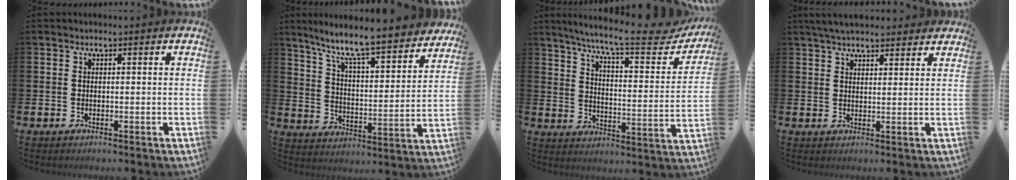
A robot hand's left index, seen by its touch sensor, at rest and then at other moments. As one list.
[{"total": 9.4, "force": [8.5, 0.8, 4.1], "torque": [-0.111, -0.064, 0.139]}, {"total": 9.9, "force": [8.3, 1.2, 5.3], "torque": [-0.109, -0.054, 0.130]}, {"total": 4.6, "force": [4.3, 1.1, 1.2], "torque": [-0.032, -0.010, 0.080]}]